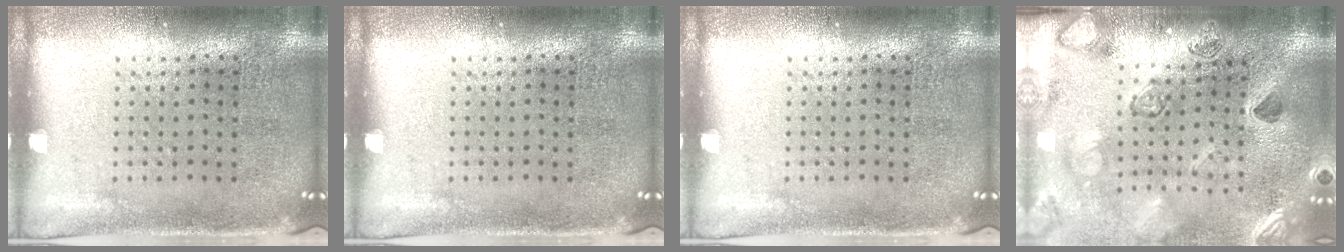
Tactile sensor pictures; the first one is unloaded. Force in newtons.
{"total": 0.0}
{"total": 0.0}
{"total": 2.3, "press": 2.3, "slide": 0.3}